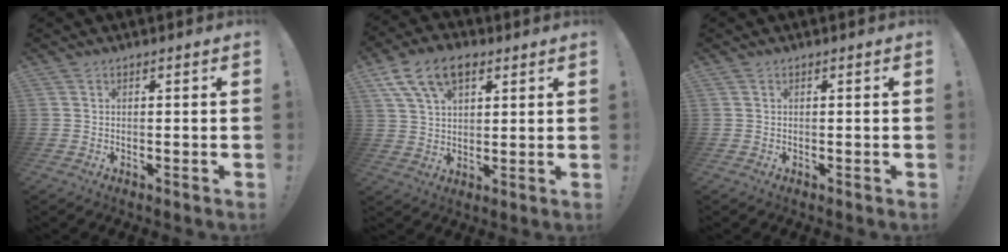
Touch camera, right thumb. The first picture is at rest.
{"total": 12.6, "force": [6.2, 7.5, 8.0], "torque": [-0.142, -0.016, 0.116]}
{"total": 0.0}